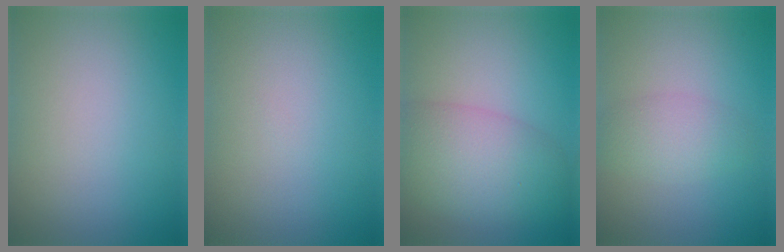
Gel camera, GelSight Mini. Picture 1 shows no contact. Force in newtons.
{"total": 0.0}
{"total": 7.4, "press": 7.4, "slide": 0.2}
{"total": 2.7, "press": 2.7, "slide": 0.1}